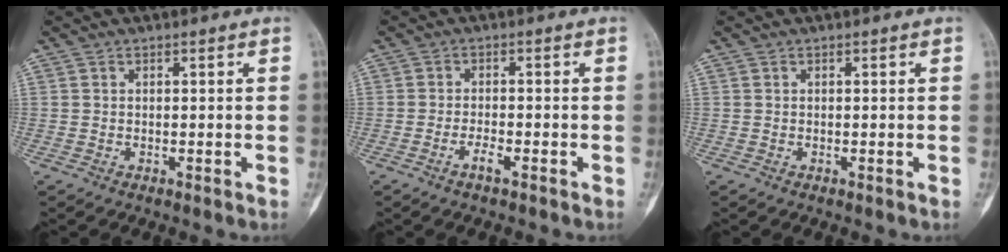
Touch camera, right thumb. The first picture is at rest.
{"total": 2.4, "force": [-1.5, 0.5, 1.8], "torque": [-0.037, 0.007, -0.031]}
{"total": 0.0}